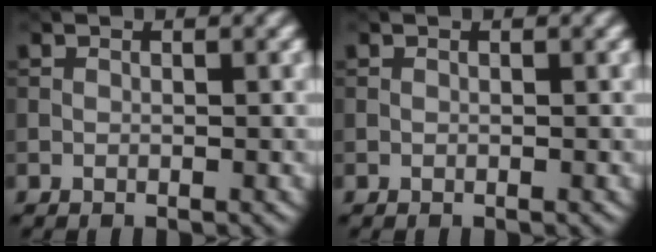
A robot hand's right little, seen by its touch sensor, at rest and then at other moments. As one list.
[{"total": 0.0}]